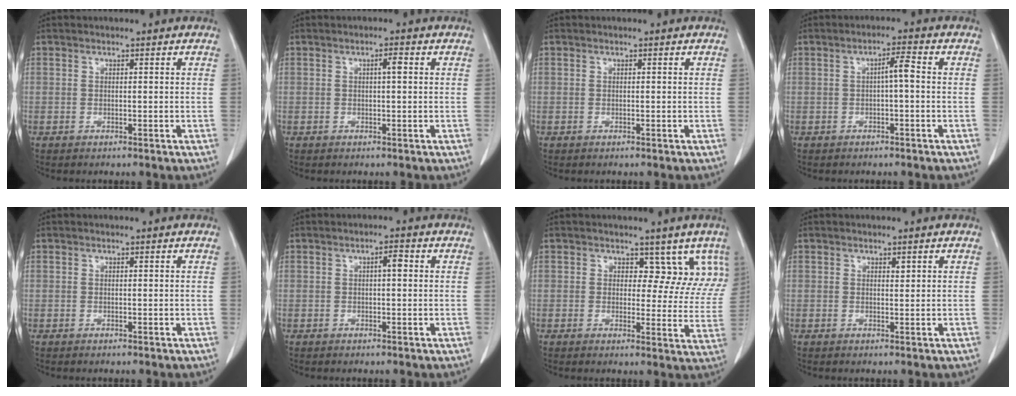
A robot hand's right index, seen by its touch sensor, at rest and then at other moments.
{"total": 1.5, "force": [0.3, 0.1, 1.4], "torque": [-0.024, 0.004, 0.003]}
{"total": 0.0}
{"total": 2.7, "force": [-0.1, 0.2, 2.7], "torque": [-0.043, 0.006, -0.003]}
{"total": 0.0}
{"total": 1.8, "force": [0.3, 0.4, 1.8], "torque": [-0.027, 0.005, 0.003]}
{"total": 7.4, "force": [5.1, 4.7, 2.7], "torque": [0.002, -0.007, 0.042]}
{"total": 0.5, "force": [0.4, 0.2, 0.3], "torque": [-0.006, -0.003, 0.005]}